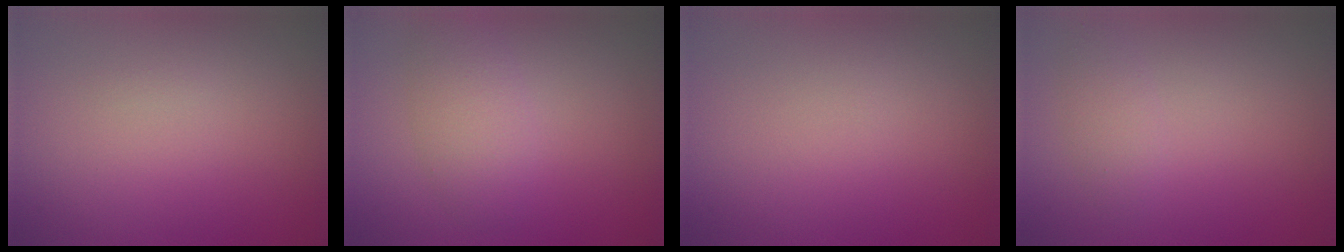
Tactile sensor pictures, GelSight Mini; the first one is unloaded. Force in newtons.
{"total": 3.0, "press": 3.0, "slide": 0.1}
{"total": 0.0}
{"total": 1.5, "press": 1.5, "slide": 0.1}